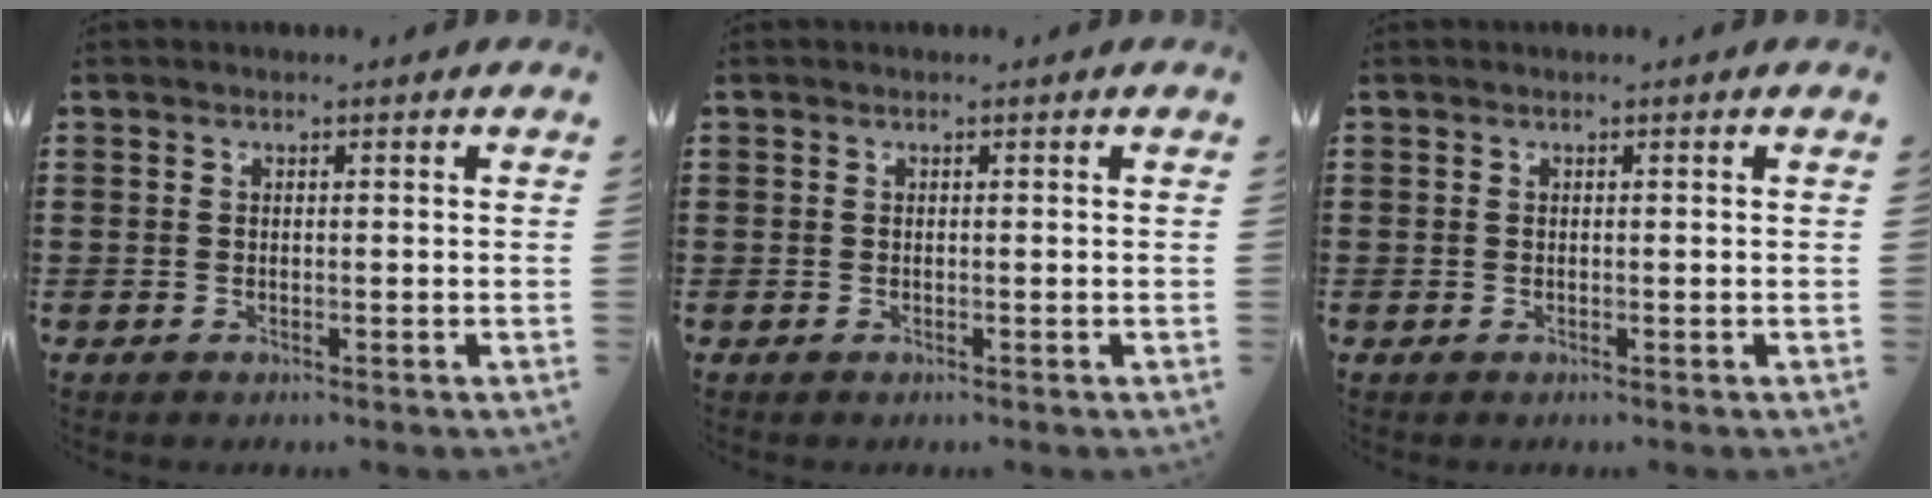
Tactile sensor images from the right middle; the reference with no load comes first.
{"total": 0.0}
{"total": 0.0}